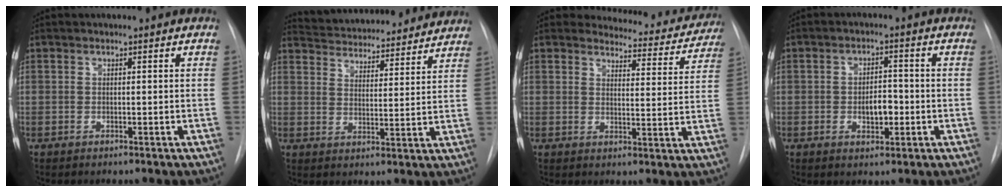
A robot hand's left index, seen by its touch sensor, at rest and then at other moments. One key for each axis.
{"total": 20.5, "fx": 19.3, "fy": 4.4, "fz": 5.4, "tx": -0.086, "ty": 0.007, "tz": 0.257}
{"total": 11.3, "fx": 10.9, "fy": 2.9, "fz": 0.7, "tx": 0.017, "ty": -0.035, "tz": 0.109}
{"total": 4.2, "fx": -1.0, "fy": 2.2, "fz": 3.5, "tx": -0.051, "ty": 0.004, "tz": -0.010}